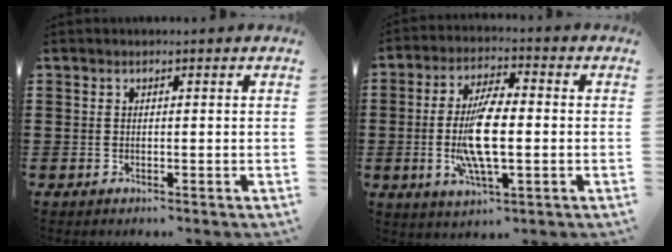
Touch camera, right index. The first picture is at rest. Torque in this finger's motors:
{"motor_torque": [2.14, 0.00, 1.06, 0.21]}